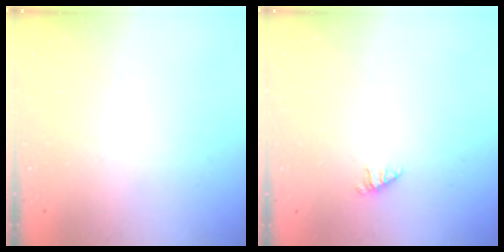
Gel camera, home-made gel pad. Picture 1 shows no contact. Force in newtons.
{"total": 0.0}